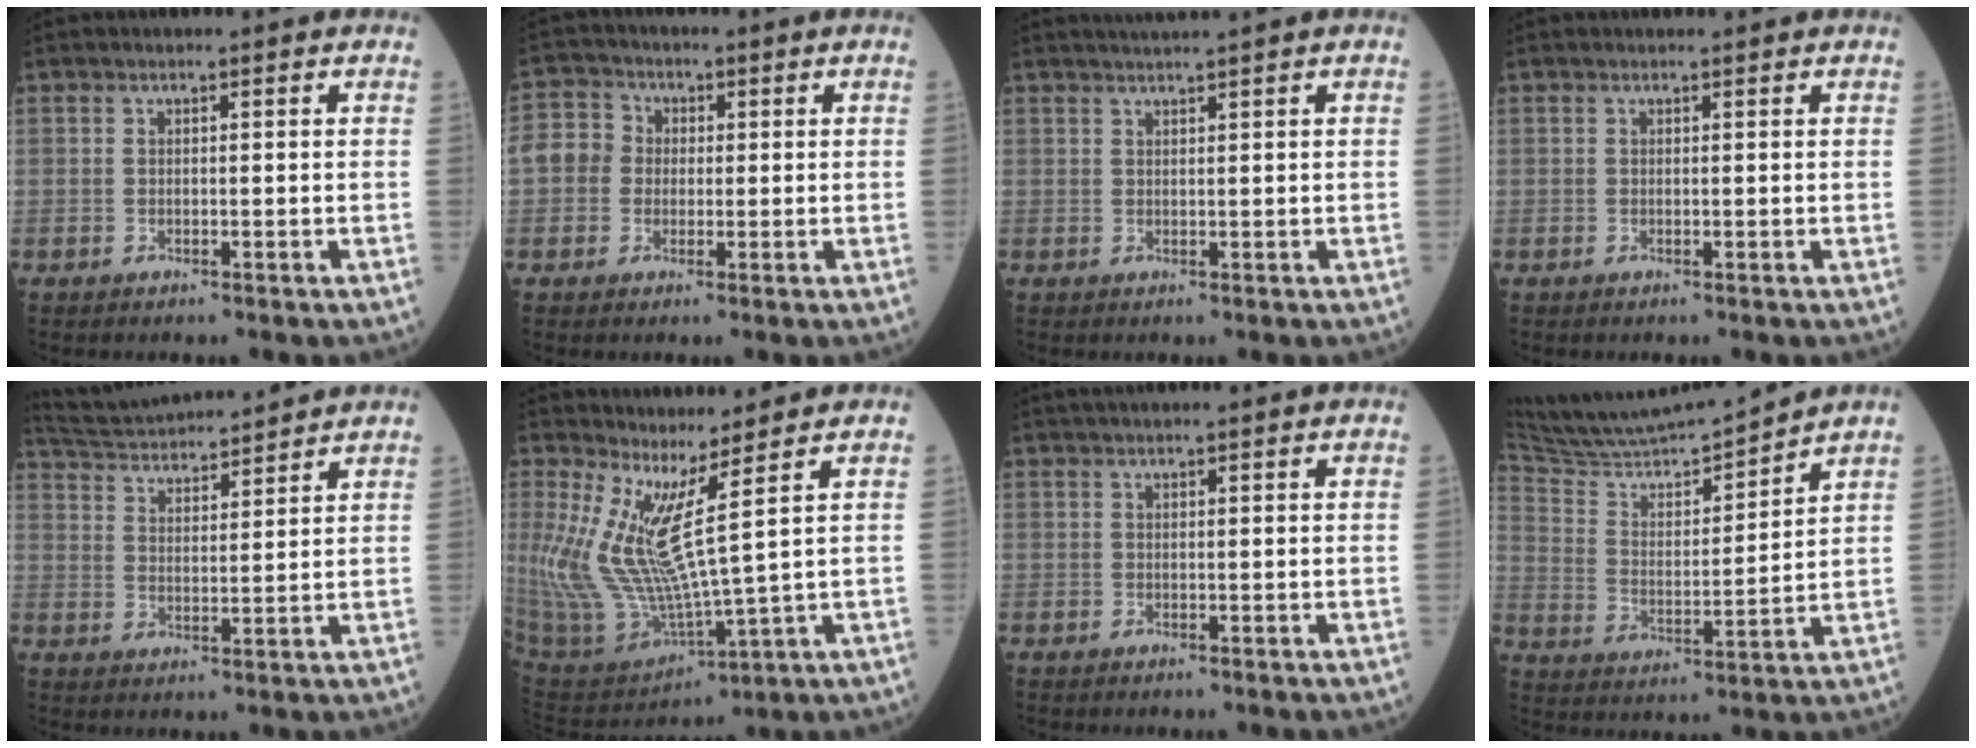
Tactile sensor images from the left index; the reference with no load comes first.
{"total": 9.5, "force": [0.5, 8.9, 3.3], "torque": [-0.093, 0.038, 0.009]}
{"total": 3.0, "force": [2.5, -1.0, 1.3], "torque": [-0.014, 0.014, 0.048]}
{"total": 1.5, "force": [1.4, 0.0, 0.4], "torque": [-0.008, 0.011, 0.021]}
{"total": 13.9, "force": [13.3, 0.8, 4.2], "torque": [-0.088, 0.024, 0.217]}
{"total": 11.0, "force": [4.4, 0.1, 10.1], "torque": [-0.231, -0.024, 0.111]}
{"total": 4.0, "force": [3.6, -0.3, 1.8], "torque": [-0.018, 0.030, 0.051]}
{"total": 14.4, "force": [13.8, -1.0, 4.0], "torque": [-0.084, -0.002, 0.247]}